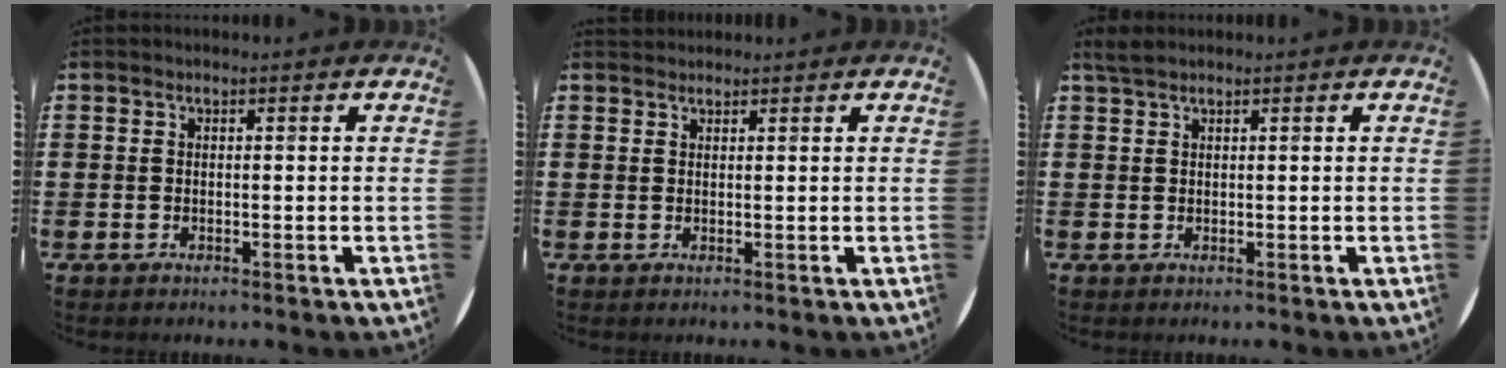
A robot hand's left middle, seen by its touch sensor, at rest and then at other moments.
{"total": 0.8, "force": [0.8, 0.1, -0.2], "torque": [0.004, 0.003, 0.014]}
{"total": 1.3, "force": [1.2, 0.1, 0.6], "torque": [-0.015, 0.002, 0.022]}